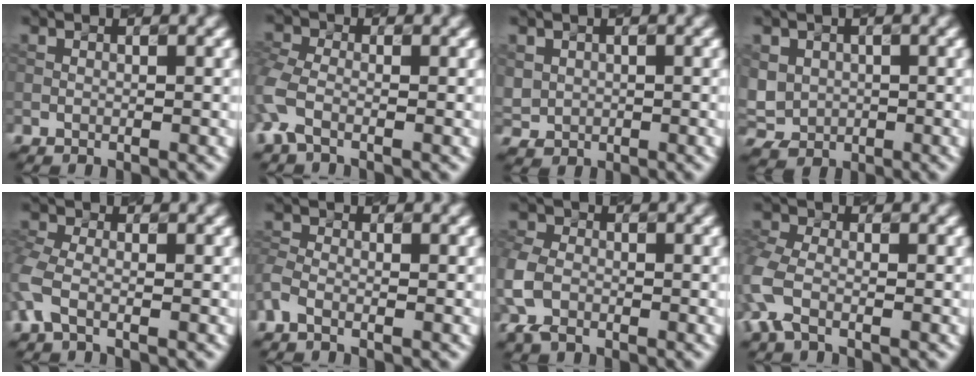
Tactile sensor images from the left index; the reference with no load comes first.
{"total": 3.2, "force": [-1.4, 1.9, 2.1], "torque": [-0.061, 0.001, -0.041]}
{"total": 1.8, "force": [0.5, 1.7, 0.1], "torque": [-0.007, 0.000, 0.012]}
{"total": 3.6, "force": [0.5, 3.4, 1.2], "torque": [-0.037, 0.001, 0.018]}
{"total": 2.9, "force": [-1.1, 1.6, 2.1], "torque": [-0.063, 0.002, -0.035]}
{"total": 1.8, "force": [-1.2, 1.0, 1.0], "torque": [-0.032, 0.001, -0.037]}
{"total": 5.1, "force": [-2.0, 3.5, 3.0], "torque": [-0.087, -0.006, -0.050]}
{"total": 3.8, "force": [-1.6, 2.3, 2.5], "torque": [-0.076, 0.000, -0.044]}